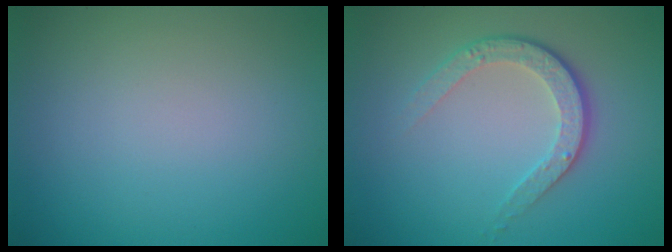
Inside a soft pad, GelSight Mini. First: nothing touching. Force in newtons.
{"total": 3.5, "press": 2.6, "slide": 2.4}